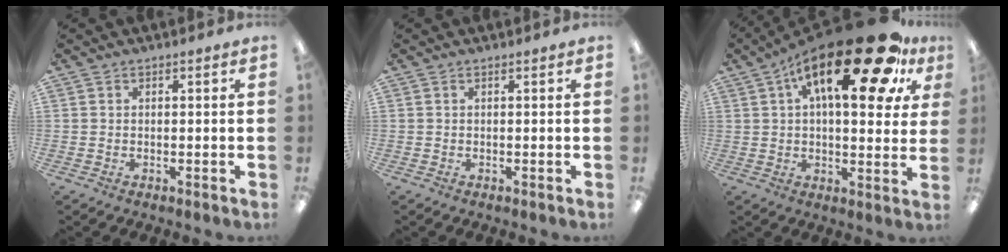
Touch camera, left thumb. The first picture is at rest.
{"total": 0.0}
{"total": 24.3, "force": [12.4, 8.6, 19.0], "torque": [-0.283, -0.056, 0.195]}